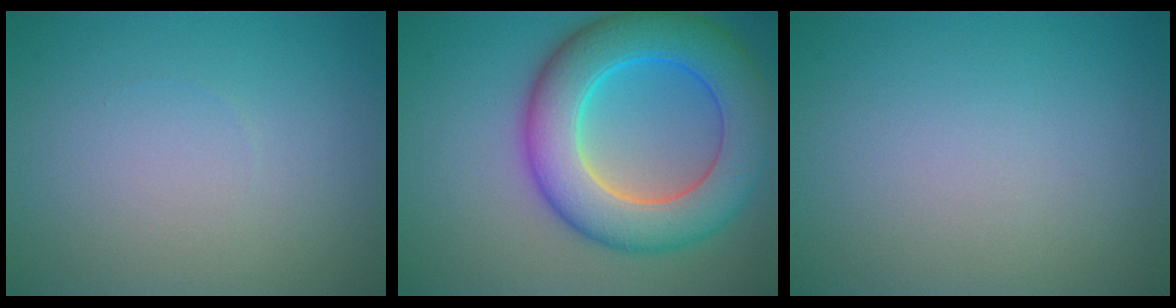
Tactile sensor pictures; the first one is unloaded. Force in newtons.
{"total": 10.1, "press": 10.1, "slide": 0.3}
{"total": 0.0}